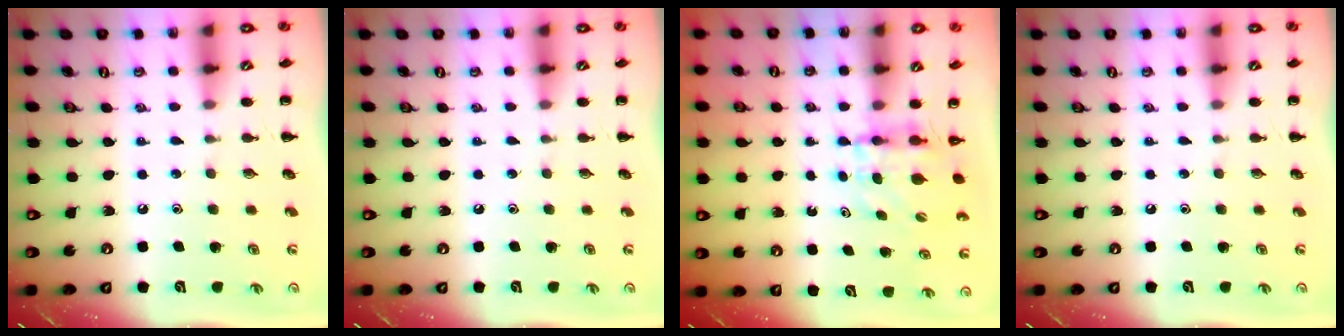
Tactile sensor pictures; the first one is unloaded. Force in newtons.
{"total": 0.0}
{"total": 4.0, "press": 4.0, "slide": 0.1}
{"total": 0.0}